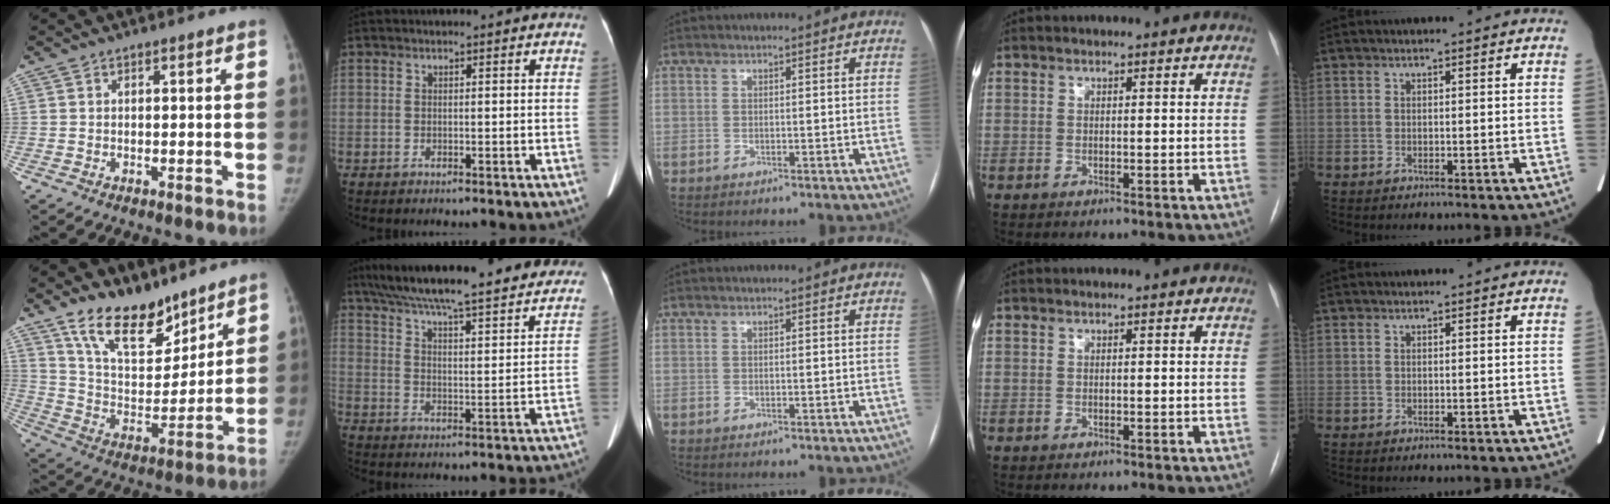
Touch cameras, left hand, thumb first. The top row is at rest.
{"thumb": {"total": 16.5, "force": [12.1, 7.7, 8.3], "torque": [-0.089, -0.078, 0.219]}, "index": {"total": 33.3, "force": [29.1, 4.7, 15.4], "torque": [-0.252, -0.035, 0.372]}}